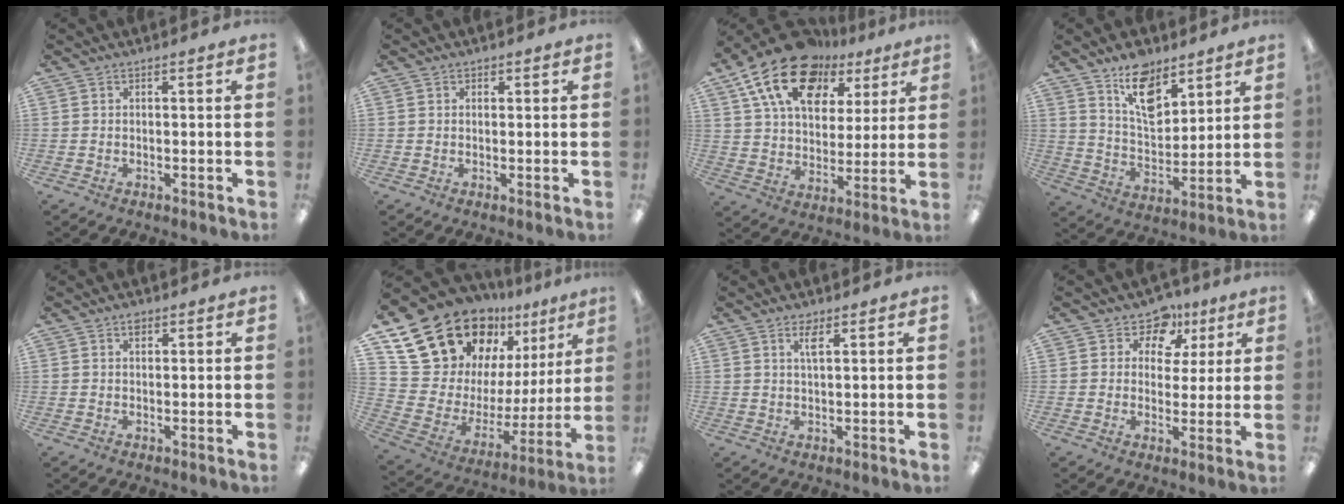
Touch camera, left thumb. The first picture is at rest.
{"total": 0.9, "force": [0.5, 0.8, 0.1], "torque": [-0.001, 0.004, 0.008]}
{"total": 19.3, "force": [11.4, 11.8, 10.2], "torque": [-0.181, -0.051, 0.205]}
{"total": 13.1, "force": [9.0, 6.8, 6.7], "torque": [-0.099, -0.048, 0.161]}
{"total": 1.7, "force": [1.0, 1.1, 0.9], "torque": [-0.004, -0.004, 0.015]}
{"total": 23.7, "force": [17.2, 13.6, 9.0], "torque": [-0.154, -0.126, 0.335]}
{"total": 3.4, "force": [2.1, 1.2, 2.4], "torque": [-0.038, -0.002, 0.033]}
{"total": 8.2, "force": [4.9, 6.3, 2.0], "torque": [-0.034, -0.034, 0.087]}